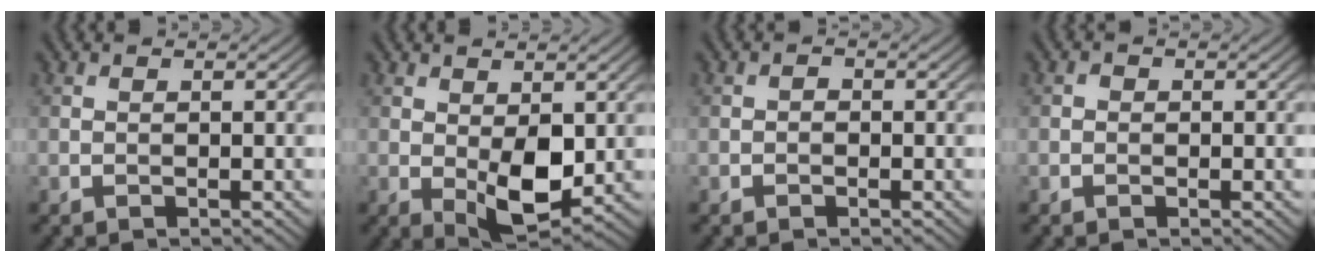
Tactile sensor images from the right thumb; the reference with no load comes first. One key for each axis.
{"total": 6.3, "fx": -0.3, "fy": 3.3, "fz": 5.3, "tx": -0.101, "ty": -0.011, "tz": 0.004}
{"total": 0.8, "fx": -0.4, "fy": 0.6, "fz": 0.3, "tx": -0.004, "ty": 0.000, "tz": -0.009}
{"total": 0.7, "fx": -0.2, "fy": 0.7, "fz": 0.2, "tx": 0.000, "ty": -0.003, "tz": -0.007}